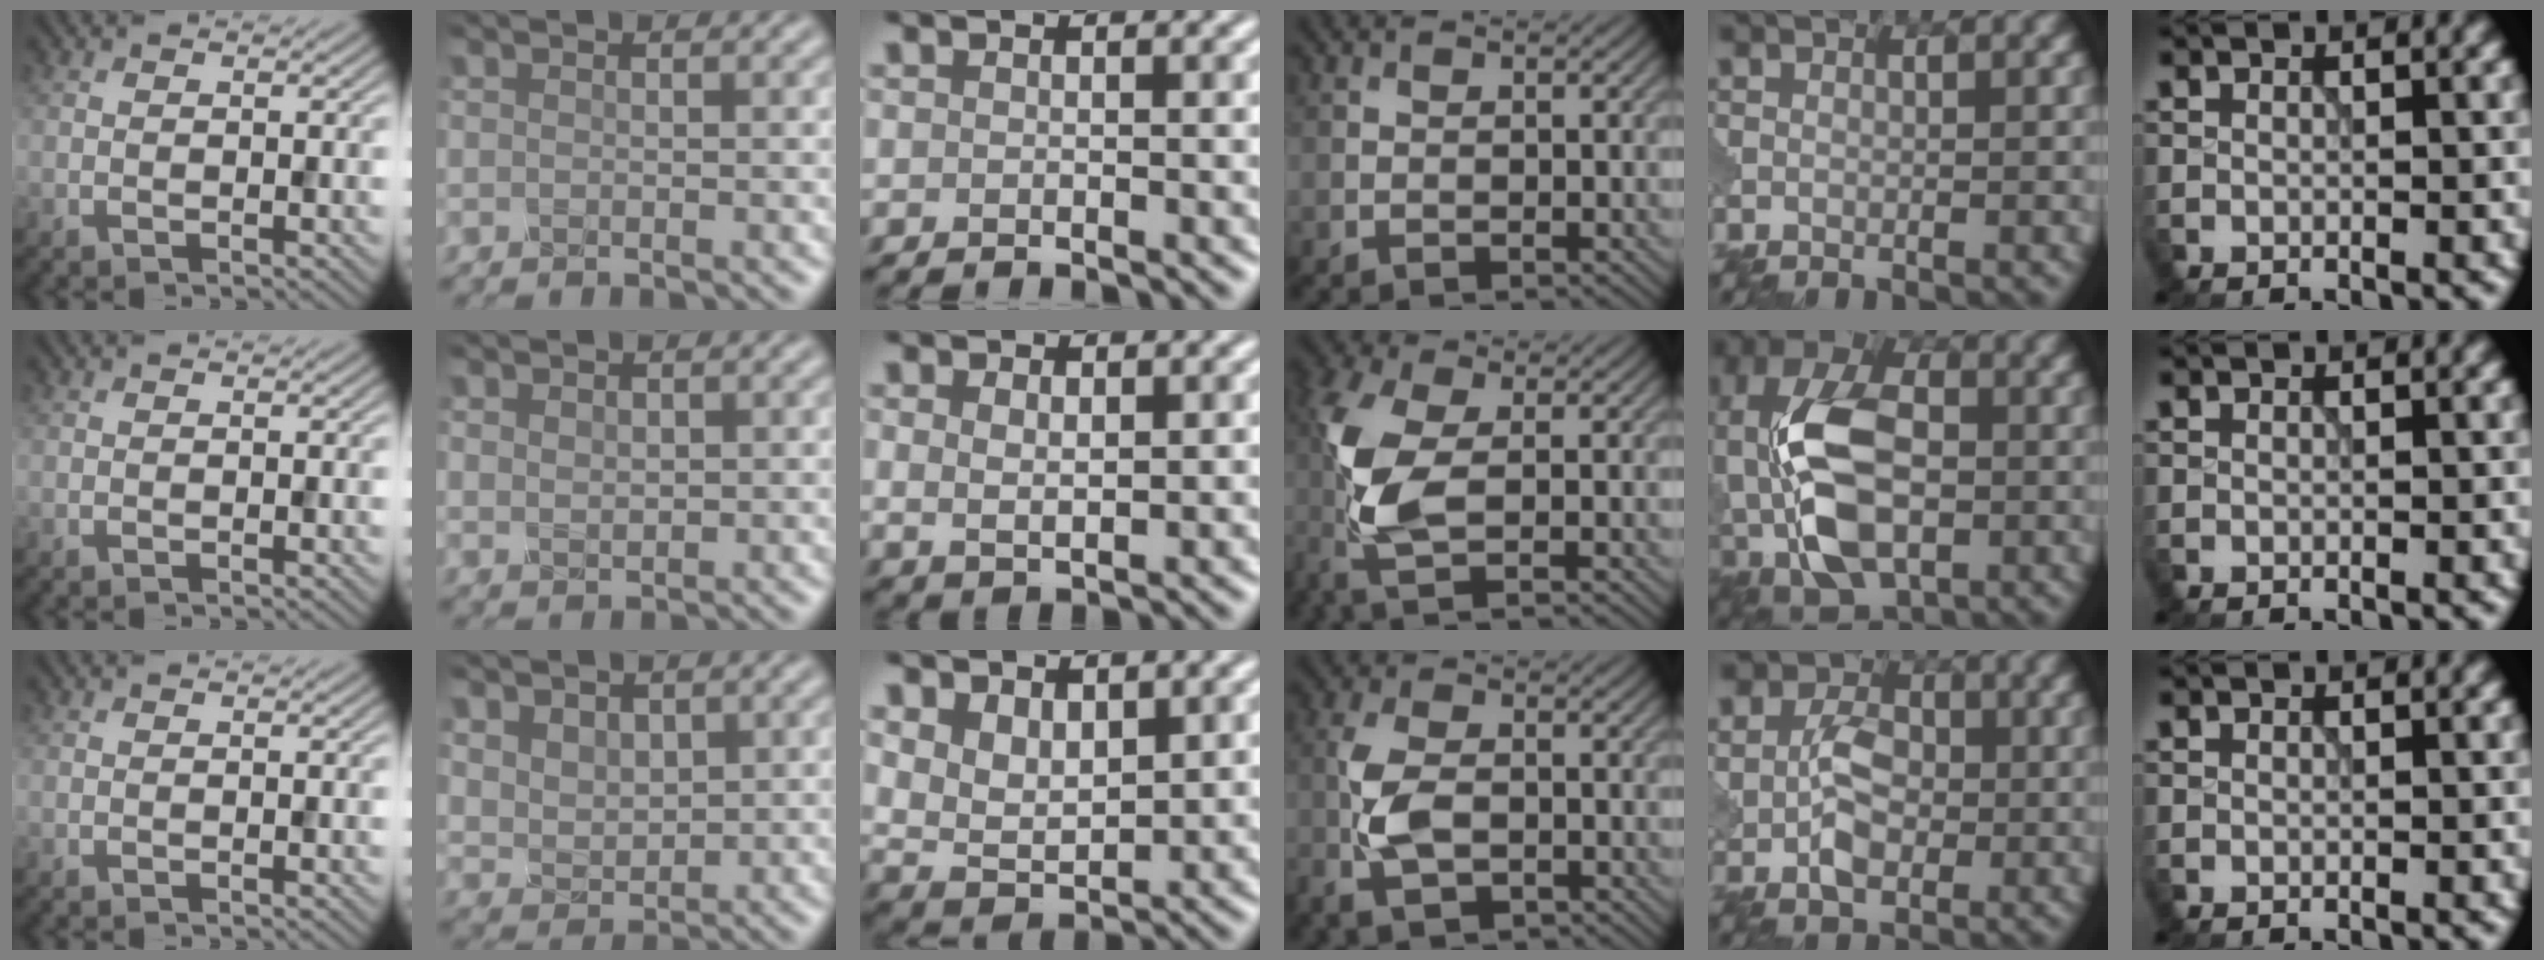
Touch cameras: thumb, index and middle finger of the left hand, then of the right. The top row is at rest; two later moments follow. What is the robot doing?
{"motion": "insert", "object": "pin"}